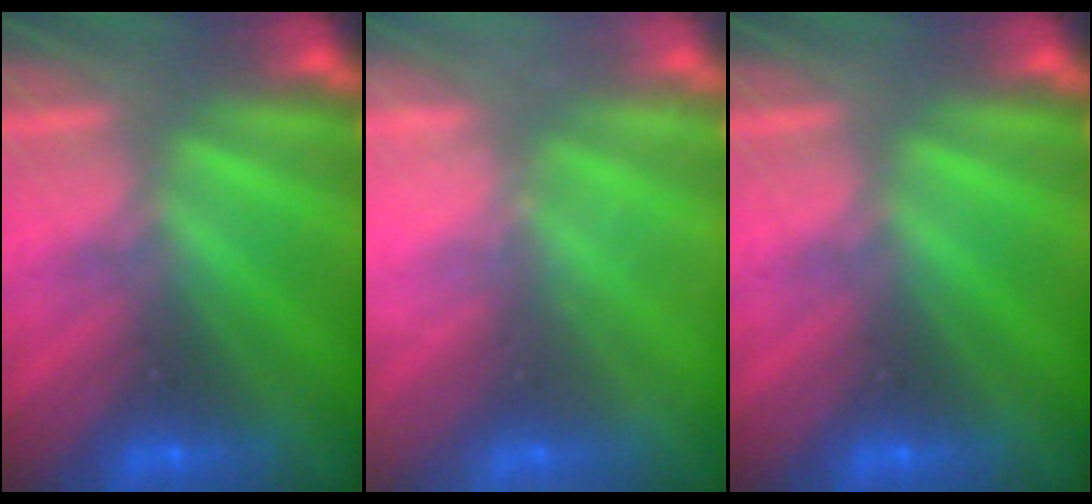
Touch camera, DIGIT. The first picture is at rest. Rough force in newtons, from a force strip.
{"total": 2.3}
{"total": 0.0}